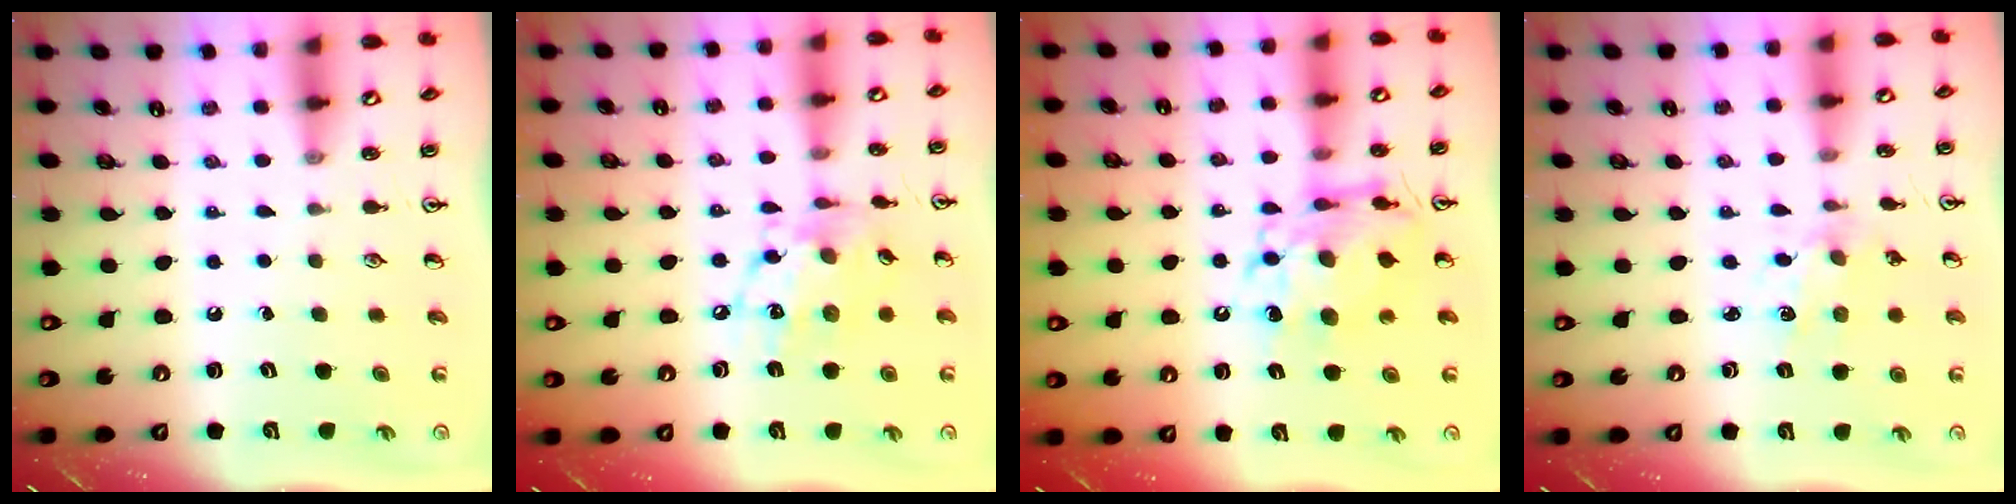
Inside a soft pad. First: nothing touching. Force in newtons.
{"total": 13.5, "press": 13.5, "slide": 0.8}
{"total": 12.3, "press": 12.2, "slide": 1.1}
{"total": 2.0, "press": 2.0, "slide": 0.3}